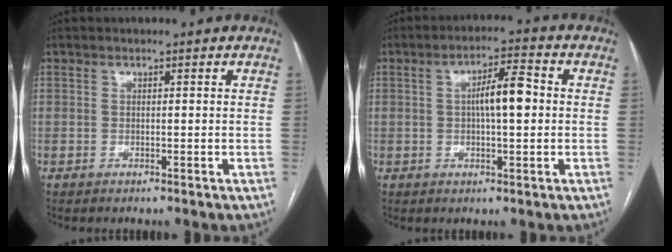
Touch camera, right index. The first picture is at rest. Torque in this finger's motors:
{"motor_torque": [0.61, 0.05, 0.32, 0.07]}